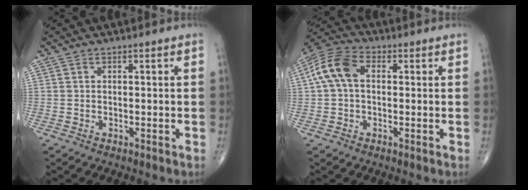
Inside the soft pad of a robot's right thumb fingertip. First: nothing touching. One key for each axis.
{"total": 8.8, "fx": 1.1, "fy": 5.8, "fz": 6.5, "tx": -0.136, "ty": 0.029, "tz": 0.013}